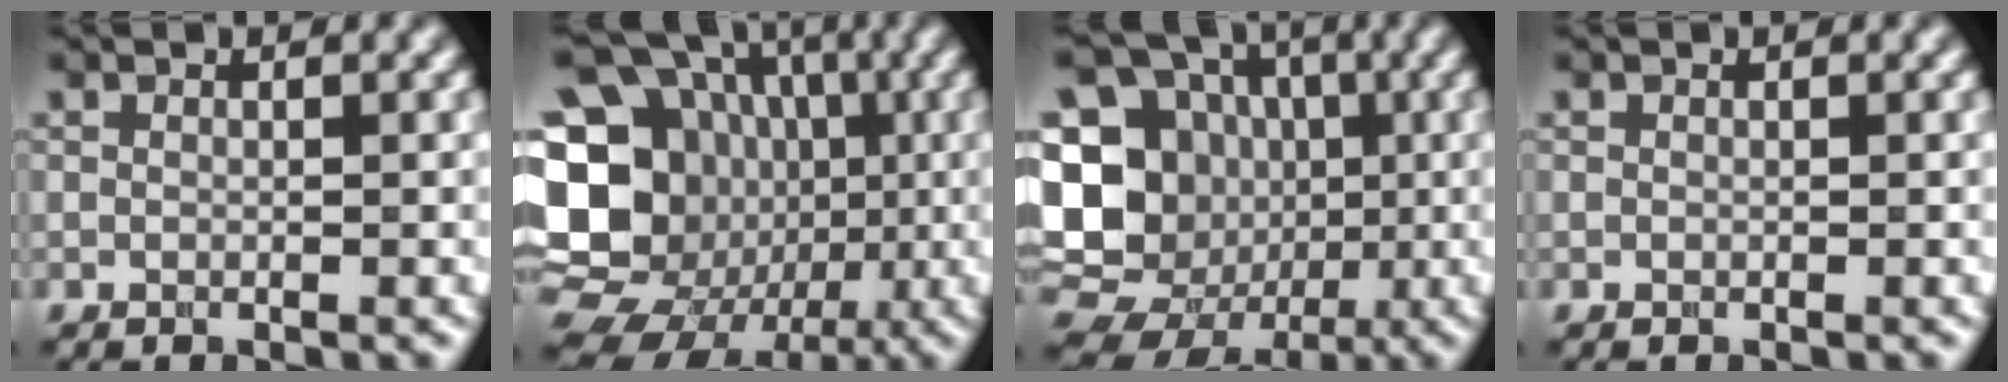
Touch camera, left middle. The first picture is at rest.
{"total": 23.0, "force": [-2.5, 20.9, 9.4], "torque": [-0.181, 0.017, -0.077]}
{"total": 17.0, "force": [-1.3, 15.6, 6.7], "torque": [-0.183, 0.024, -0.043]}
{"total": 0.0}